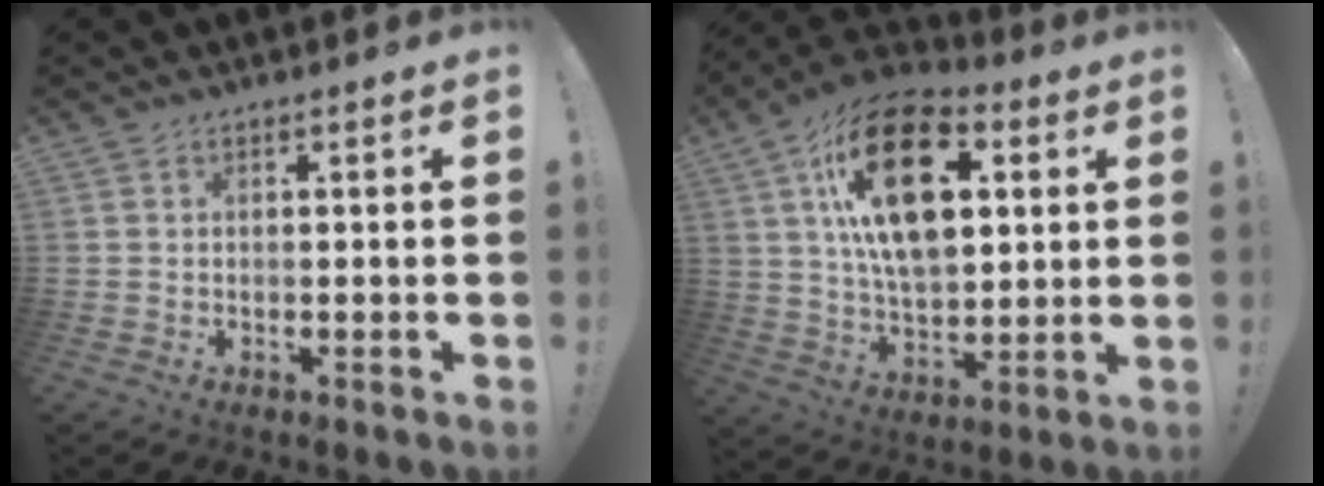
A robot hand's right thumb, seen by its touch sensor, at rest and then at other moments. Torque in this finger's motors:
{"motor_torque": [1.08, 3.93, 1.50, 1.27, 0.56]}